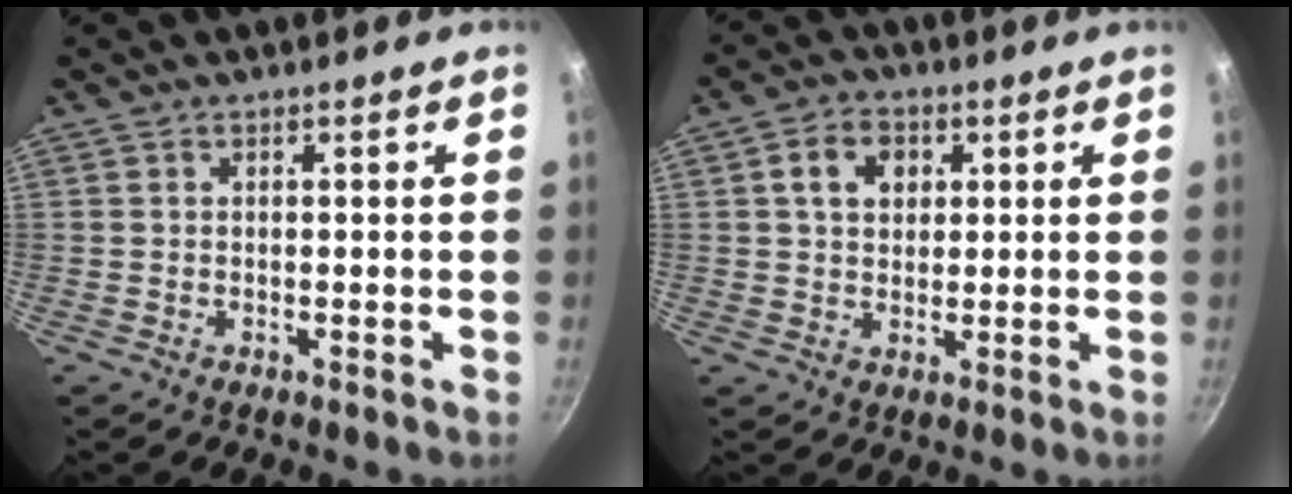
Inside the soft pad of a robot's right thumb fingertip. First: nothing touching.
{"total": 6.5, "force": [1.9, 5.0, 3.6], "torque": [-0.039, 0.004, 0.027]}